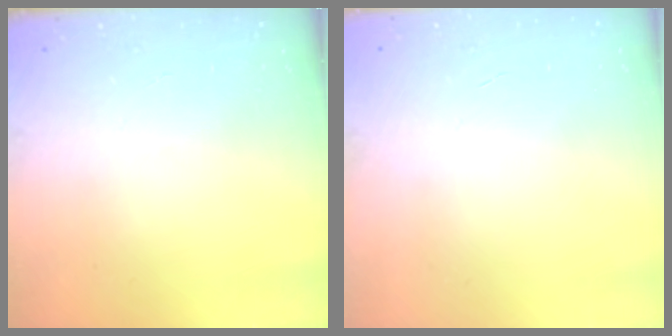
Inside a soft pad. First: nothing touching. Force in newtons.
{"total": 0.0}